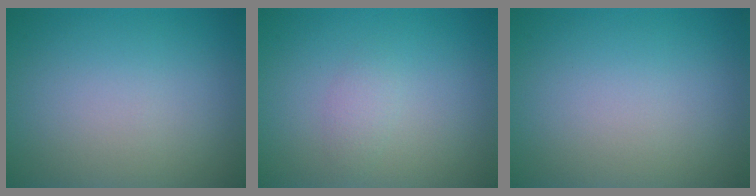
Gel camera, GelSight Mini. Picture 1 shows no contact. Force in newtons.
{"total": 1.2, "press": 1.2, "slide": 0.0}
{"total": 0.0}